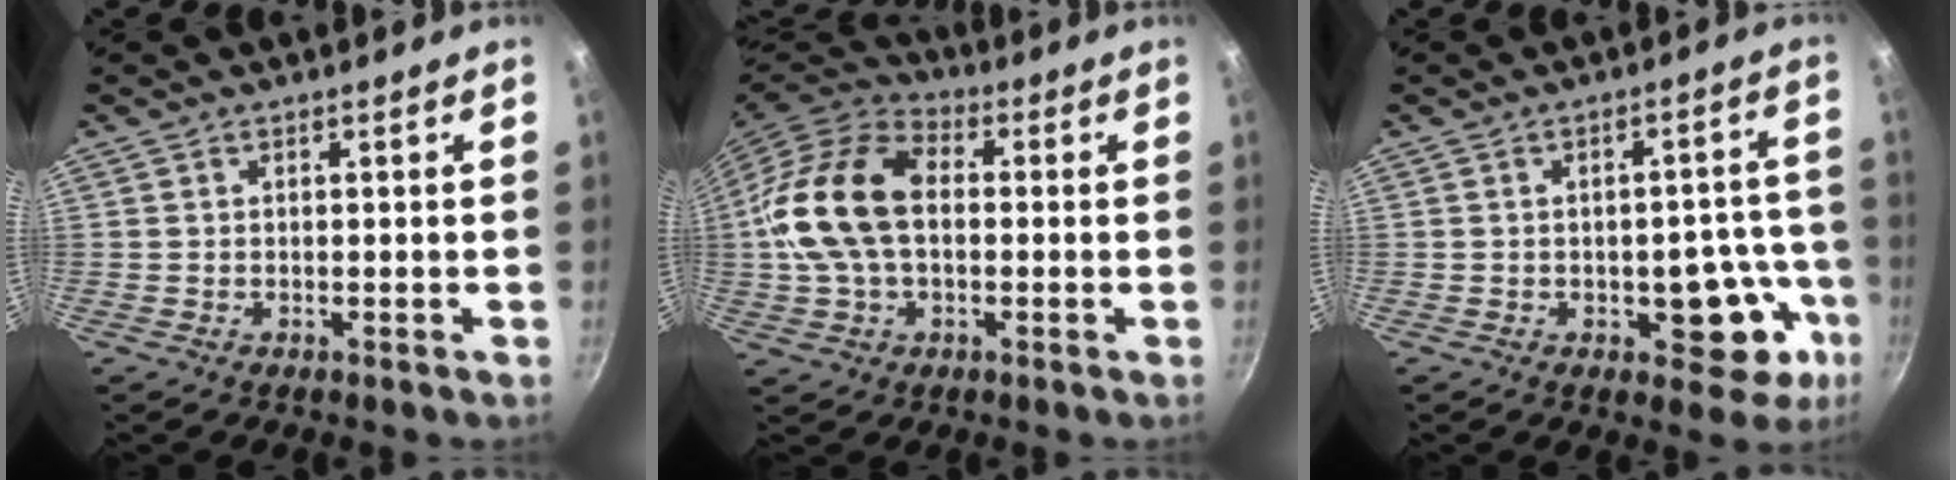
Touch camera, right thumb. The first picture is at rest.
{"total": 17.6, "force": [0.5, 11.6, 13.3], "torque": [-0.241, 0.033, -0.003]}
{"total": 11.6, "force": [-4.0, 6.4, 8.9], "torque": [-0.046, 0.028, -0.046]}